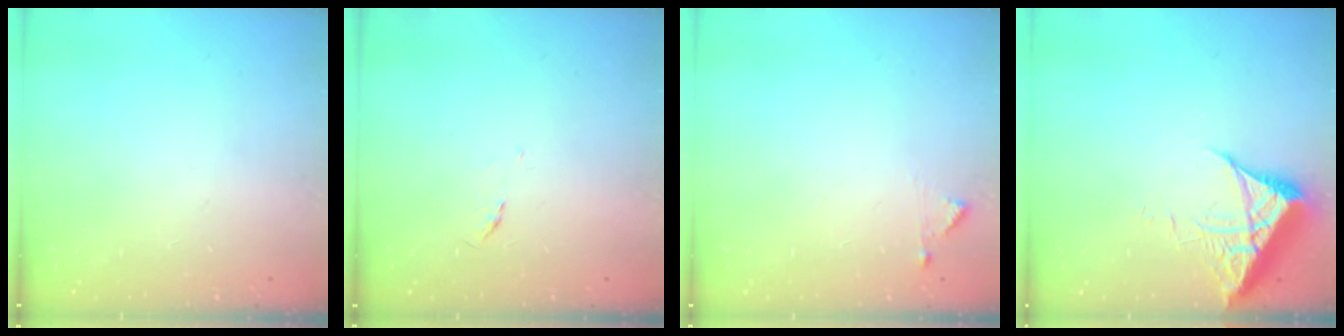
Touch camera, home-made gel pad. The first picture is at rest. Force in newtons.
{"total": 3.1, "press": 3.0, "slide": 0.5}
{"total": 4.4, "press": 4.3, "slide": 0.4}
{"total": 6.1, "press": 6.1, "slide": 0.7}